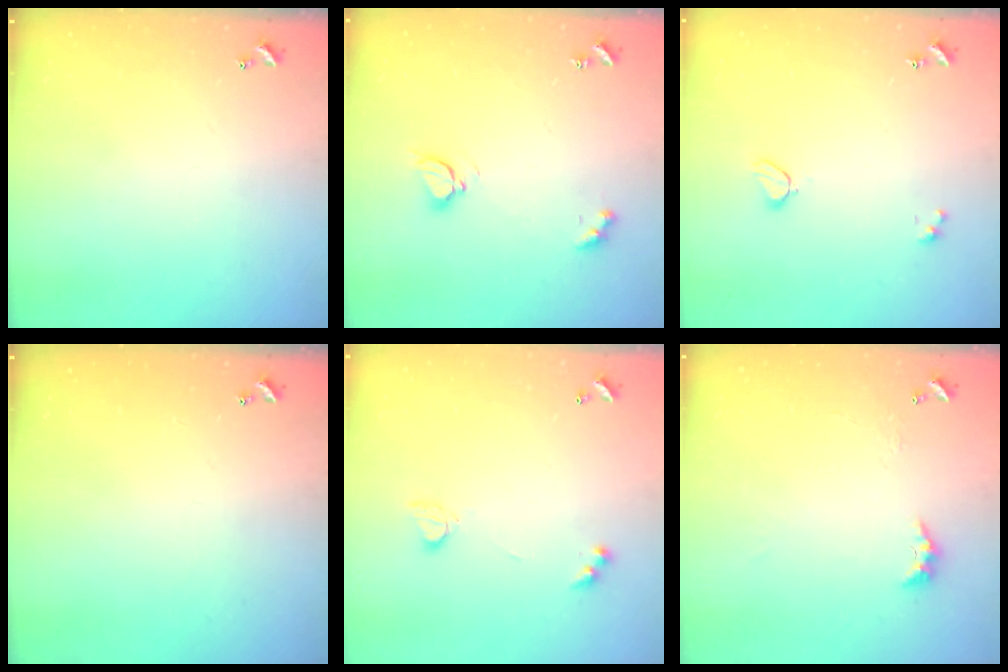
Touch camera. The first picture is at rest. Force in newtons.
{"total": 3.4, "press": 3.4, "slide": 0.3}
{"total": 2.0, "press": 1.9, "slide": 0.6}
{"total": 0.0}
{"total": 3.7, "press": 3.6, "slide": 0.6}
{"total": 3.0, "press": 2.9, "slide": 0.7}